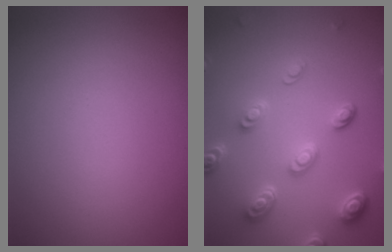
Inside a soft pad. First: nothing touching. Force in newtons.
{"total": 5.2, "press": 3.9, "slide": 3.4}